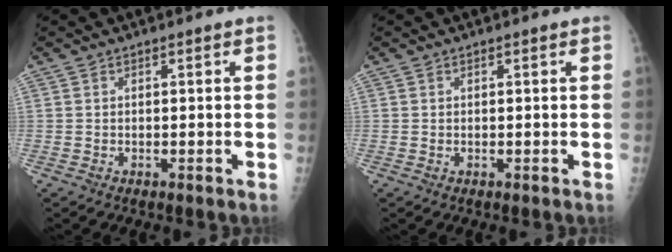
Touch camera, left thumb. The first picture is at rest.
{"total": 0.0}